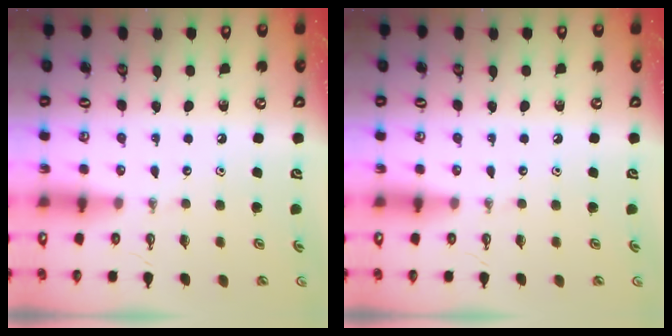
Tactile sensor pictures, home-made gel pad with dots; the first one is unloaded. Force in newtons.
{"total": 0.0}